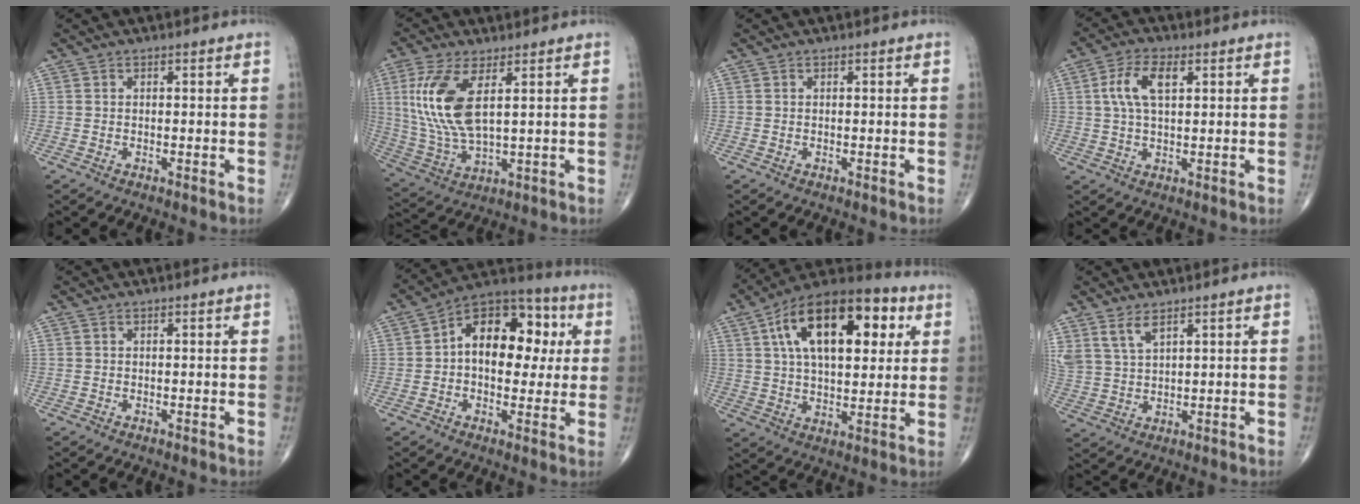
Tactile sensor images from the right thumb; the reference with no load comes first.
{"total": 13.6, "force": [3.7, 5.4, 11.9], "torque": [-0.271, -0.014, 0.085]}
{"total": 0.0}
{"total": 7.3, "force": [2.1, 3.5, 6.0], "torque": [-0.127, 0.009, 0.040]}
{"total": 0.0}
{"total": 16.9, "force": [2.5, 10.6, 13.0], "torque": [-0.145, 0.029, 0.028]}
{"total": 22.8, "force": [7.4, 11.5, 18.2], "torque": [-0.270, 0.010, 0.112]}
{"total": 5.1, "force": [3.5, 1.9, 3.2], "torque": [-0.067, -0.015, 0.079]}